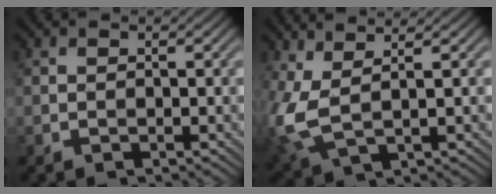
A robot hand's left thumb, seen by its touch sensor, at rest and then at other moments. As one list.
[{"total": 6.3, "force": [1.3, 2.6, 5.5], "torque": [-0.154, -0.002, 0.028]}]